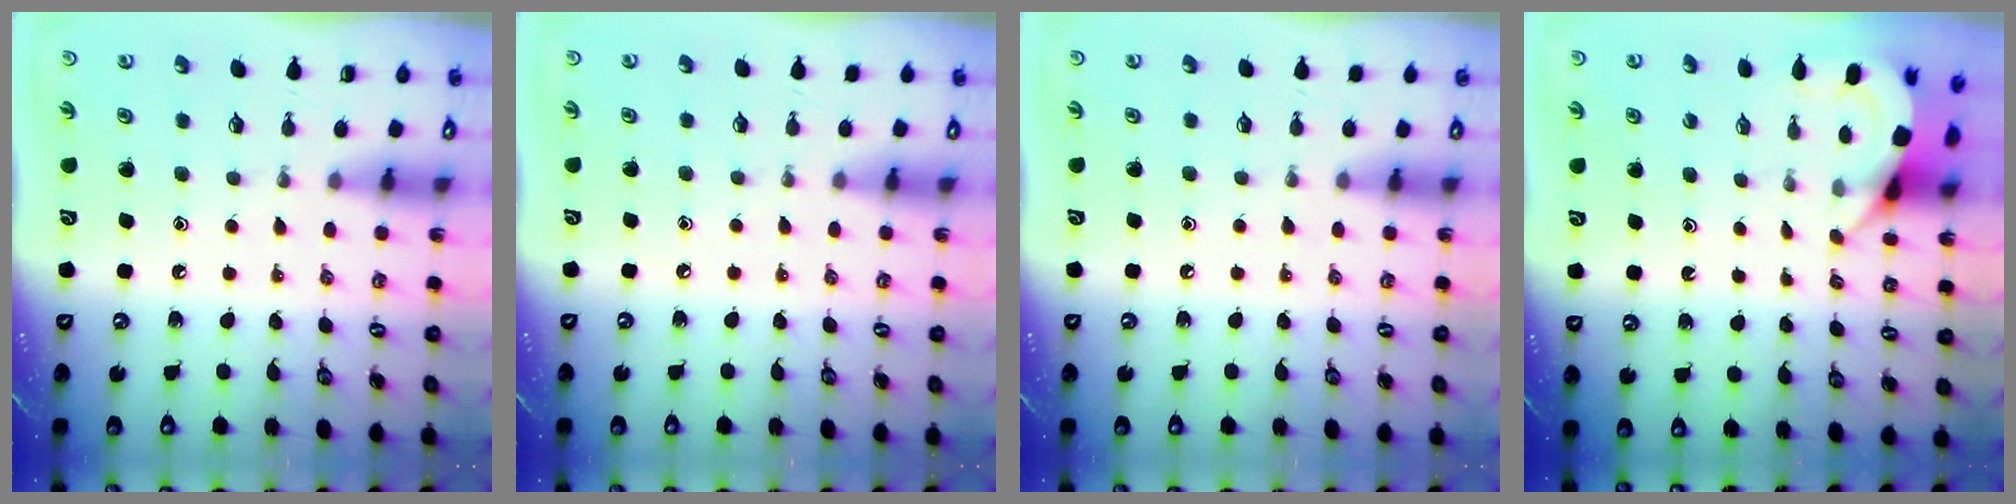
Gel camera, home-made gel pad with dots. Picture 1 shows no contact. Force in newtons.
{"total": 2.5, "press": 2.5, "slide": 0.4}
{"total": 3.3, "press": 3.3, "slide": 0.5}
{"total": 3.8, "press": 3.8, "slide": 0.3}